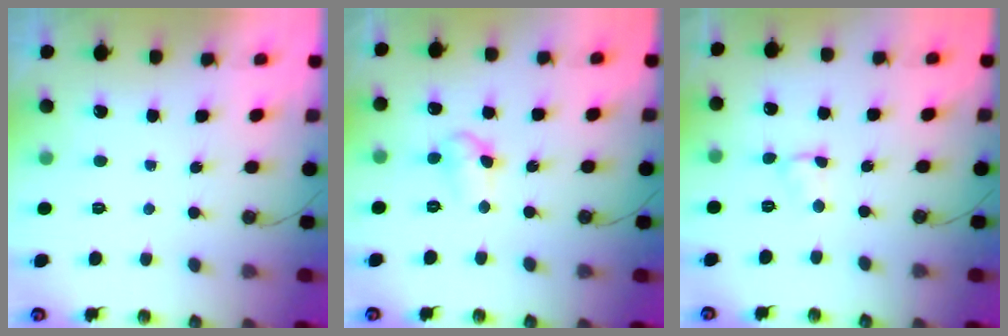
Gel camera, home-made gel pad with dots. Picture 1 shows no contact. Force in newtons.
{"total": 6.6, "press": 6.3, "slide": 2.1}
{"total": 2.6, "press": 2.6, "slide": 0.4}